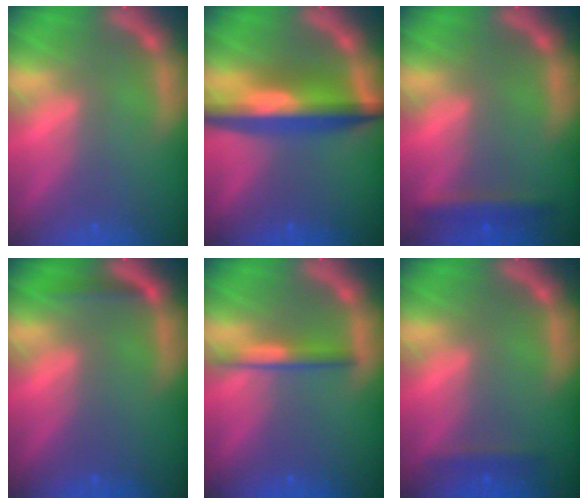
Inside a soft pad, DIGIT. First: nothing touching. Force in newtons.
{"total": 8.0}
{"total": 2.4}
{"total": 1.4}
{"total": 2.5}
{"total": 1.4}